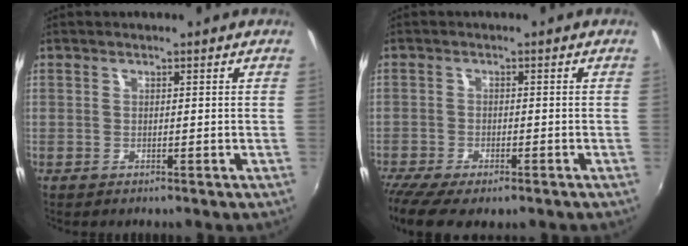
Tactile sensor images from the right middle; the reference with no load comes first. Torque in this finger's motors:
{"motor_torque": [1.16, -0.98, 0.28, 0.18]}